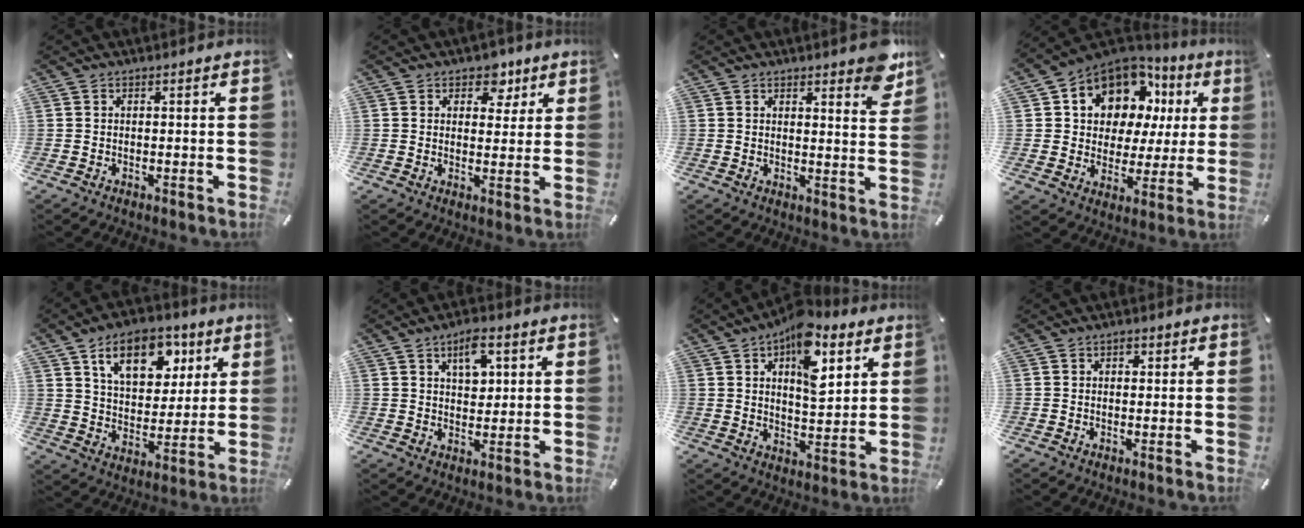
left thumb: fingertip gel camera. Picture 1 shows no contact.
{"total": 6.1, "force": [3.4, 4.5, 2.1], "torque": [-0.002, -0.015, 0.052]}
{"total": 5.7, "force": [4.6, 2.0, 2.8], "torque": [-0.029, -0.030, 0.076]}
{"total": 11.2, "force": [6.2, 8.9, 2.8], "torque": [-0.067, -0.048, 0.120]}
{"total": 15.0, "force": [7.8, 9.6, 8.4], "torque": [-0.131, -0.021, 0.138]}
{"total": 6.7, "force": [3.0, 4.2, 4.4], "torque": [-0.056, -0.004, 0.046]}
{"total": 13.5, "force": [7.0, 7.4, 8.9], "torque": [-0.117, -0.030, 0.115]}
{"total": 1.0, "force": [0.4, 0.9, 0.2], "torque": [0.002, 0.002, 0.004]}